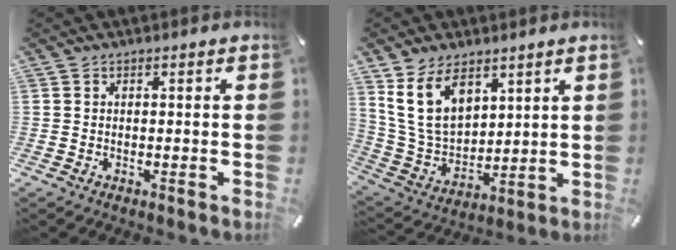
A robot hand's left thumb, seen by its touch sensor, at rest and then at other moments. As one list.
[{"total": 13.5, "force": [7.0, 9.1, 7.2], "torque": [-0.176, -0.028, 0.133]}]